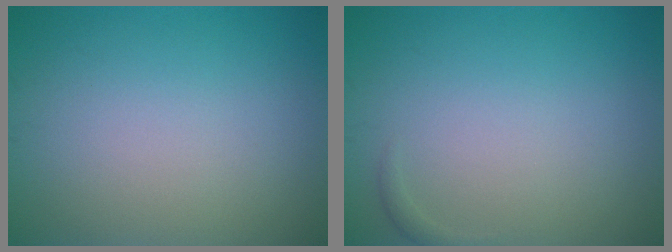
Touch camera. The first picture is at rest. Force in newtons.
{"total": 0.5, "press": 0.5, "slide": 0.1}